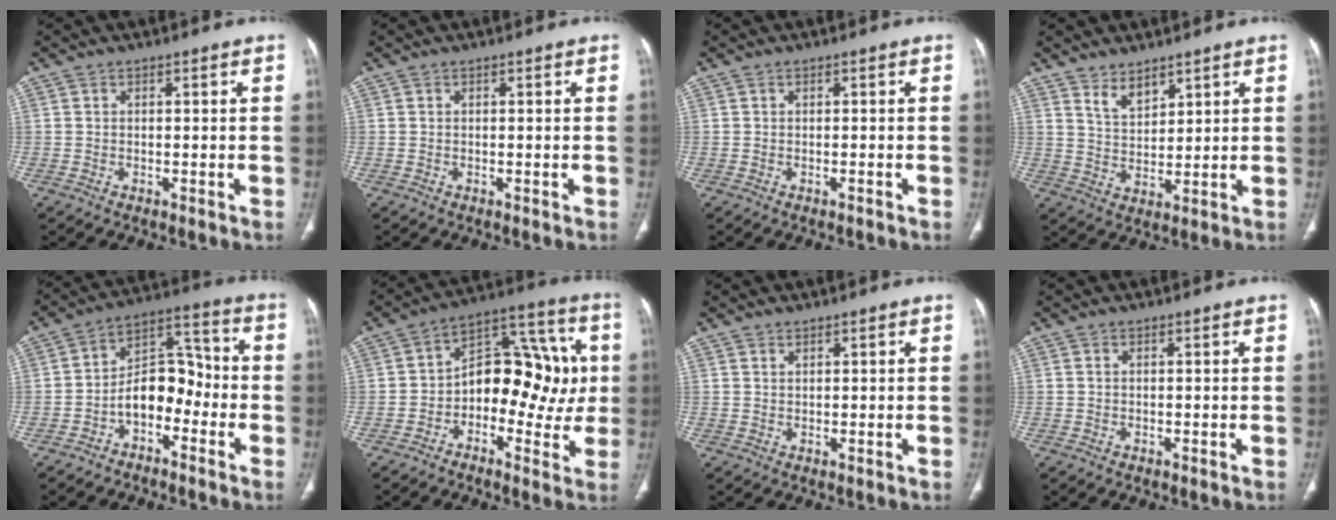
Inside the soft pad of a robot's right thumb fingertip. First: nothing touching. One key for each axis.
{"total": 0.0}
{"total": 0.0}
{"total": 5.0, "fx": 3.8, "fy": 2.4, "fz": 2.2, "tx": -0.024, "ty": -0.035, "tz": 0.078}
{"total": 10.1, "fx": -3.8, "fy": 6.6, "fz": 6.7, "tx": -0.081, "ty": 0.061, "tz": -0.073}
{"total": 16.6, "fx": -1.1, "fy": 10.5, "fz": 12.8, "tx": -0.121, "ty": 0.050, "tz": -0.024}
{"total": 0.8, "fx": 0.7, "fy": 0.3, "fz": 0.2, "tx": -0.001, "ty": -0.006, "tz": 0.013}
{"total": 0.0}